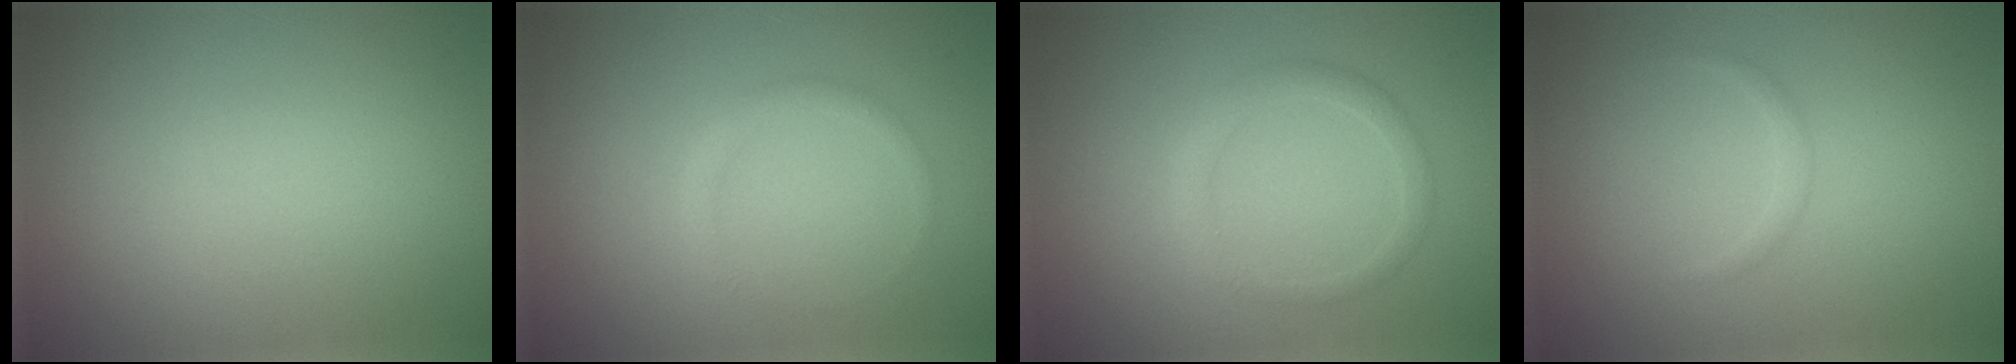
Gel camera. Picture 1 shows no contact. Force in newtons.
{"total": 1.0, "press": 1.0, "slide": 0.1}
{"total": 1.8, "press": 1.8, "slide": 0.1}
{"total": 0.6, "press": 0.6, "slide": 0.1}